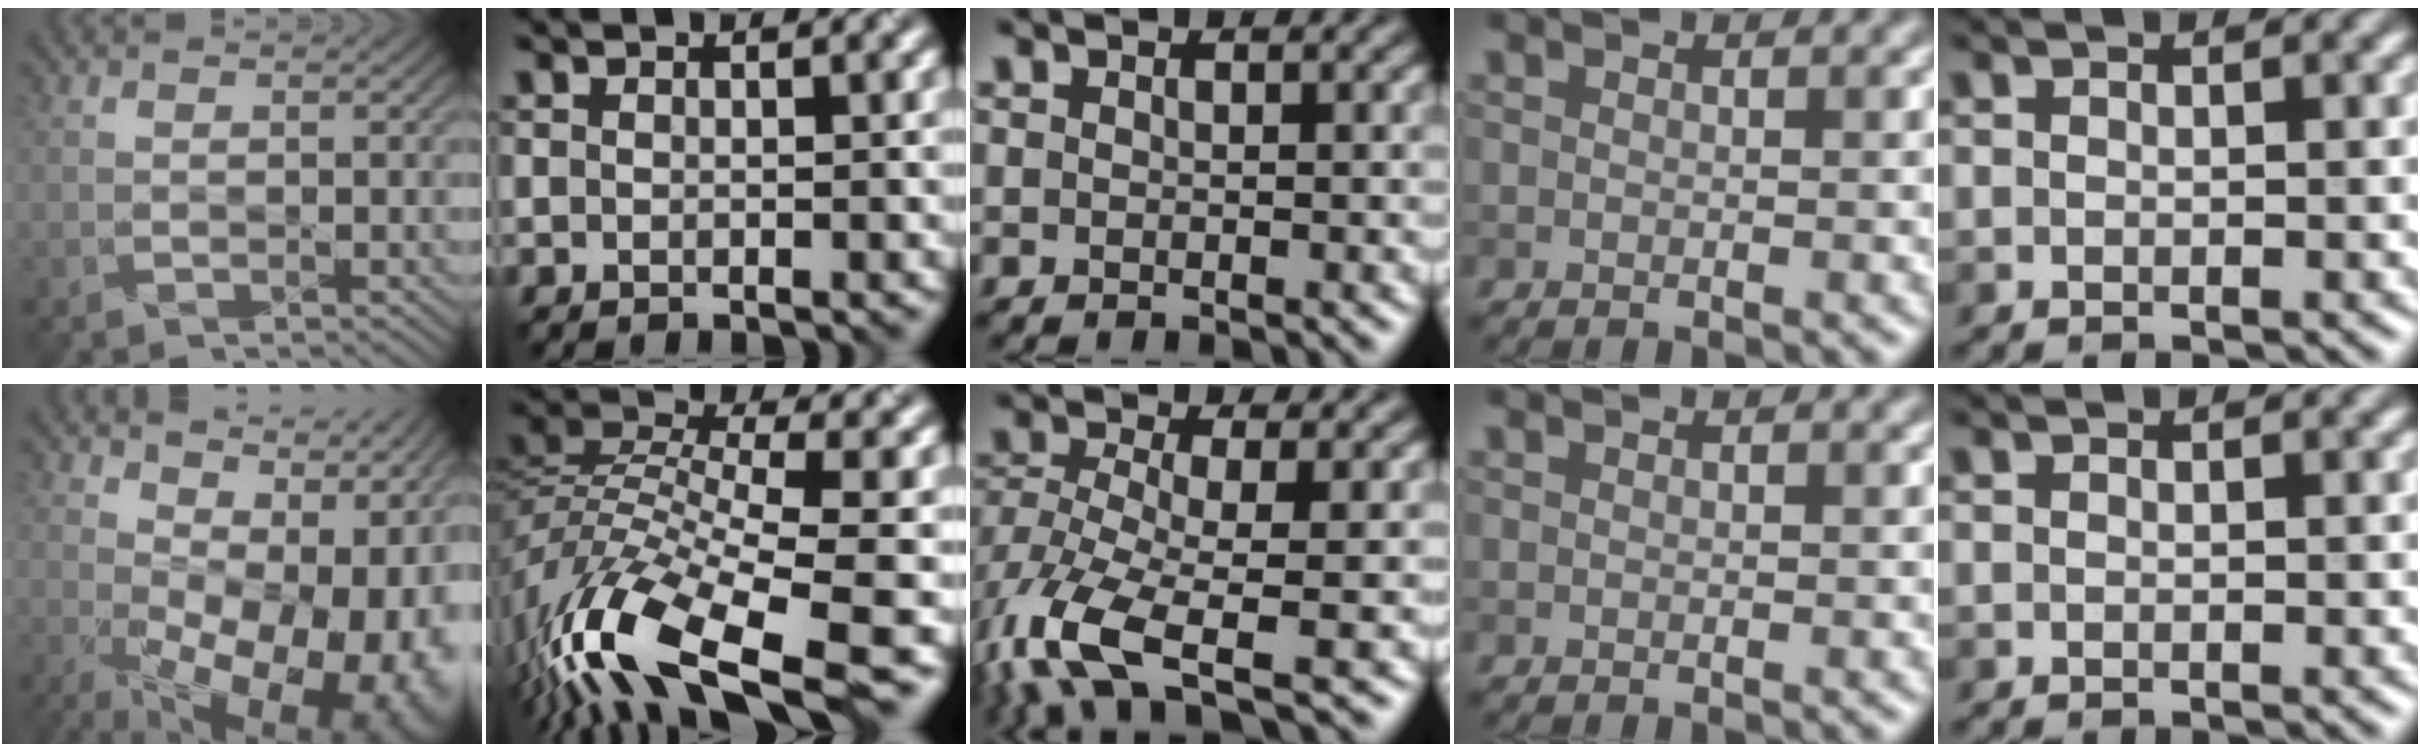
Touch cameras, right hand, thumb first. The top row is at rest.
{"thumb": {"total": 17.3, "force": [-0.4, 10.1, 14.1], "torque": [-0.149, -0.020, 0.041]}, "index": {"total": 12.2, "force": [-6.9, 4.3, 9.2], "torque": [-0.189, 0.004, -0.131]}, "middle": {"total": 8.3, "force": [-4.2, 3.2, 6.5], "torque": [-0.149, -0.007, -0.085]}}